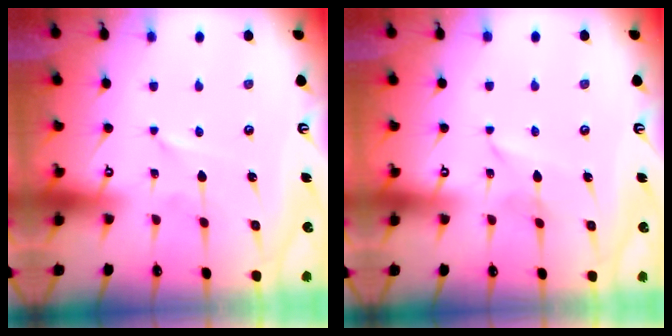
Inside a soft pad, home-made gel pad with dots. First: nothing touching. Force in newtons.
{"total": 1.6, "press": 1.5, "slide": 0.2}